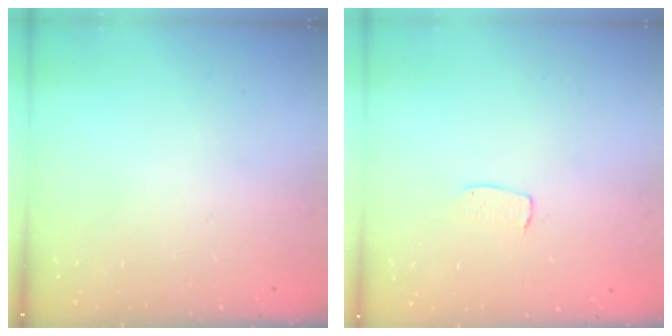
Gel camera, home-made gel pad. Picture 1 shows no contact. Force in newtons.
{"total": 4.5, "press": 4.5, "slide": 0.3}